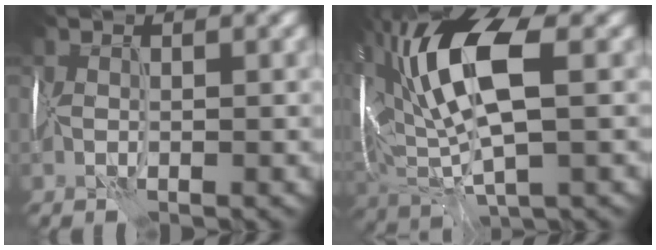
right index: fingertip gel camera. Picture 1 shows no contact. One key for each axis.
{"total": 11.1, "fx": 1.9, "fy": 5.1, "fz": 9.6, "tx": -0.201, "ty": 0.018, "tz": 0.033}